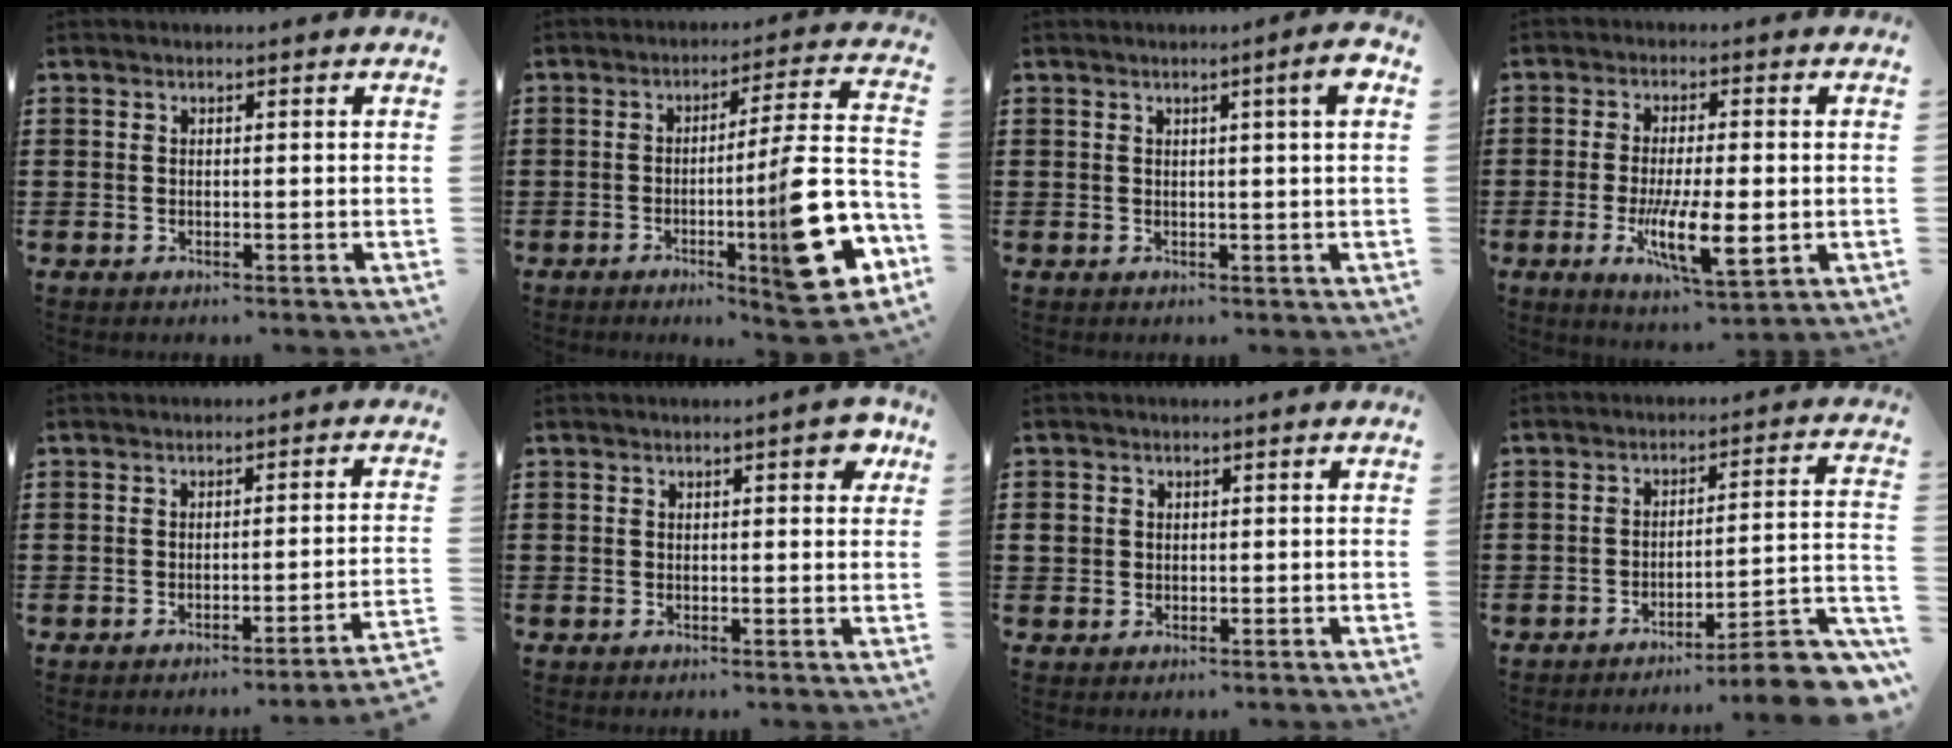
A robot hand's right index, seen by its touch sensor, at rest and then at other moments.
{"total": 13.3, "force": [-4.0, 1.1, 12.6], "torque": [-0.181, -0.030, -0.073]}
{"total": 3.2, "force": [1.2, -0.2, 3.0], "torque": [-0.042, -0.009, 0.014]}
{"total": 10.3, "force": [-2.0, 3.4, 9.5], "torque": [-0.175, -0.014, -0.031]}
{"total": 1.8, "force": [-1.4, -0.6, 1.0], "torque": [-0.018, -0.003, -0.030]}
{"total": 3.0, "force": [1.3, 0.9, 2.5], "torque": [-0.028, -0.001, 0.016]}
{"total": 1.6, "force": [0.2, 1.5, 0.5], "torque": [-0.015, 0.006, 0.004]}
{"total": 6.3, "force": [-5.0, 0.3, 3.8], "torque": [-0.059, -0.012, -0.095]}